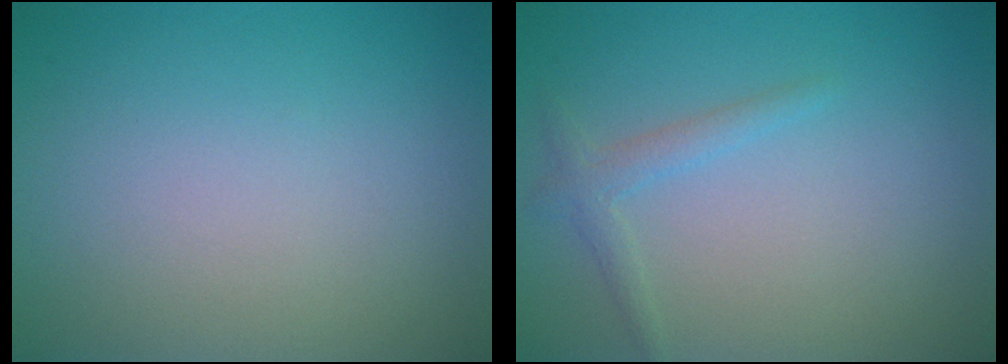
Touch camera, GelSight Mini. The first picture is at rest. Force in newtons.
{"total": 1.5, "press": 1.5, "slide": 0.1}